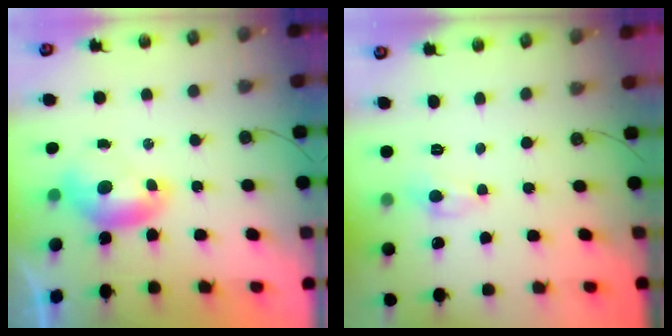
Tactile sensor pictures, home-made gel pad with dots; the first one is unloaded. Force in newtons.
{"total": 0.0}